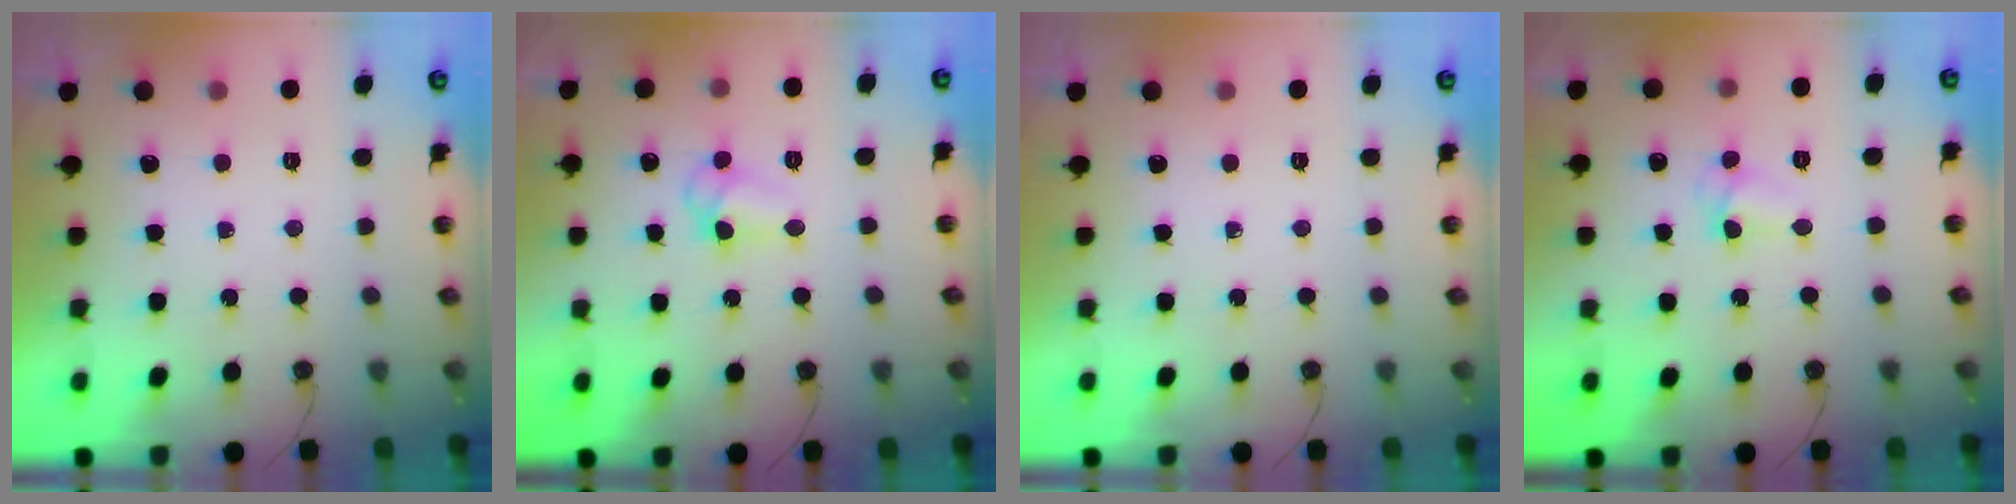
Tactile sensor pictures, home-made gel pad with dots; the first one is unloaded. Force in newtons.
{"total": 8.3, "press": 8.3, "slide": 0.6}
{"total": 0.0}
{"total": 4.7, "press": 4.6, "slide": 0.5}